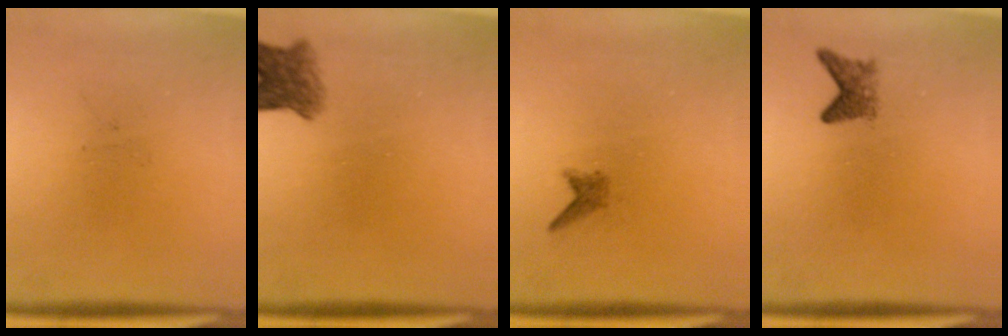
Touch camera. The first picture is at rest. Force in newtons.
{"total": 4.2}
{"total": 1.0}
{"total": 2.1}